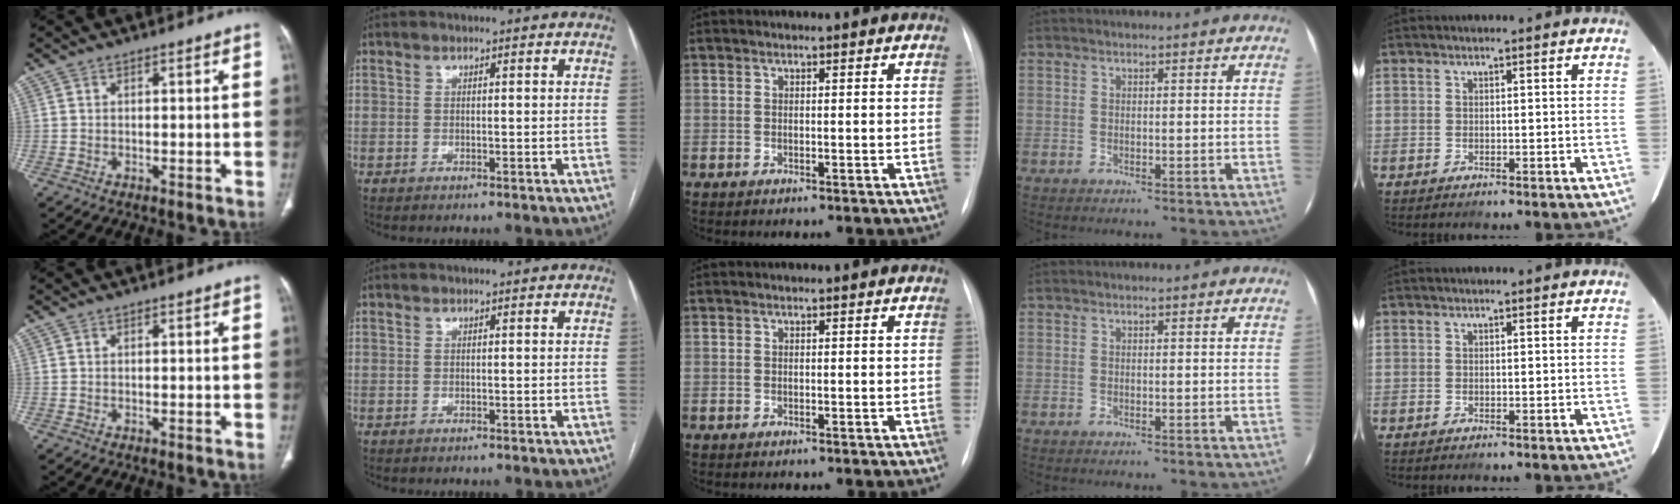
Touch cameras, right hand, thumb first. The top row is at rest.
{}